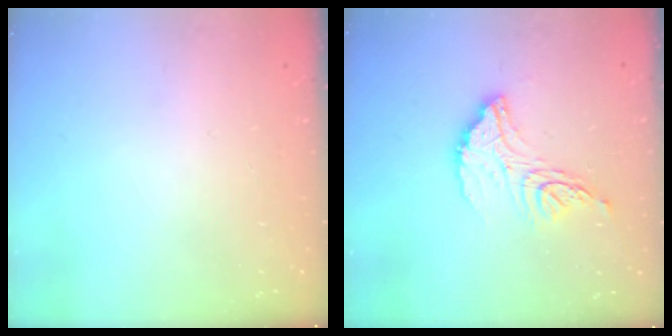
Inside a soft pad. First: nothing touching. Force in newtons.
{"total": 12.9, "press": 12.9, "slide": 1.2}